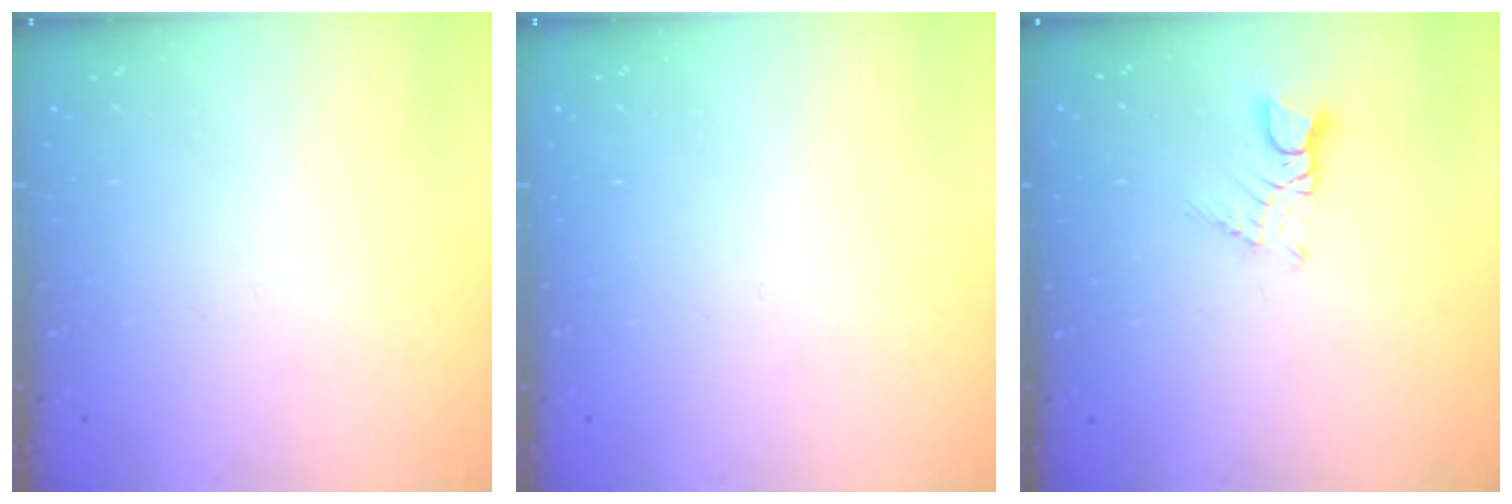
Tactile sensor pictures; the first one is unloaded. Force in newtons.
{"total": 0.0}
{"total": 2.8, "press": 2.8, "slide": 0.3}